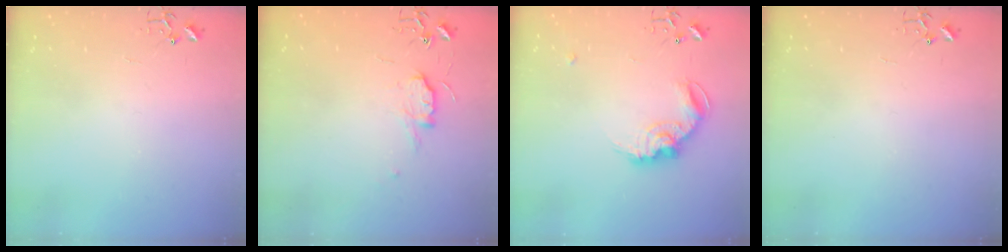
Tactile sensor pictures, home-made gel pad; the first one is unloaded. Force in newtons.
{"total": 7.3, "press": 7.3, "slide": 0.7}
{"total": 12.7, "press": 12.7, "slide": 0.5}
{"total": 0.0}